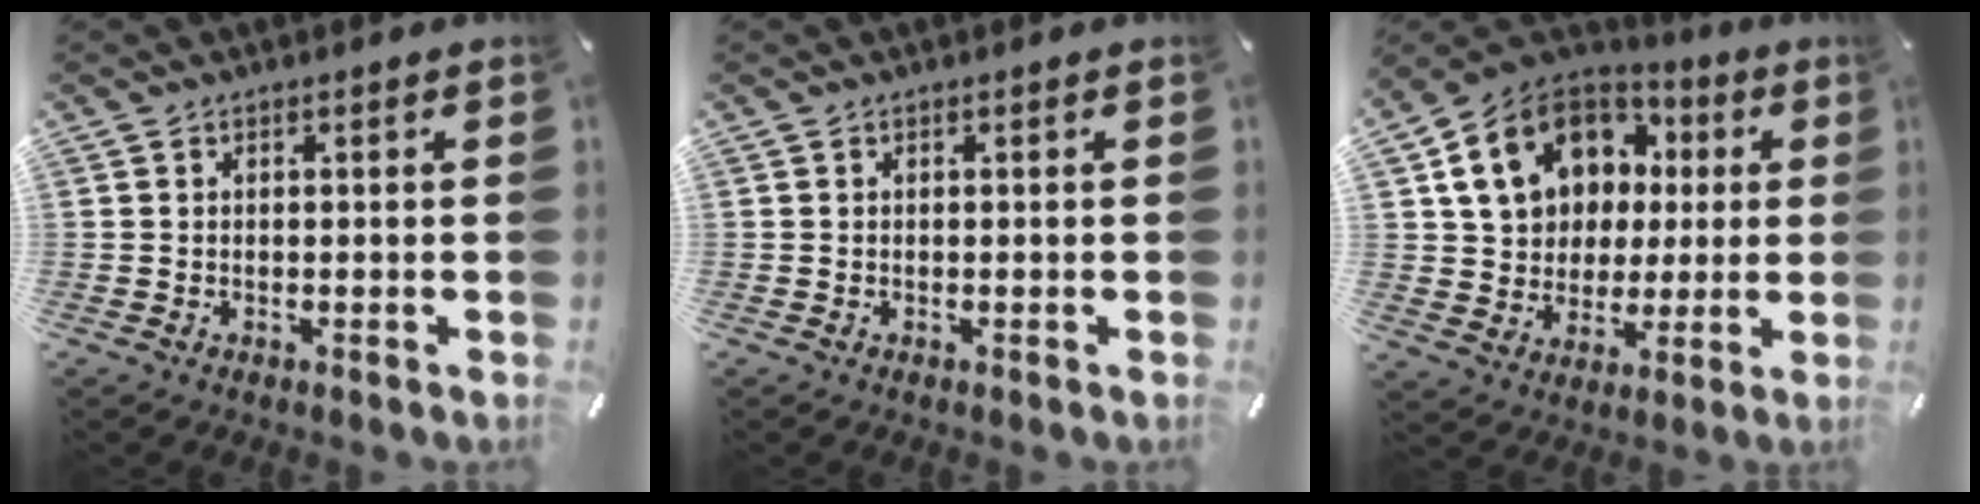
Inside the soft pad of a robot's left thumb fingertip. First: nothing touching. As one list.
[{"total": 0.0}, {"total": 16.3, "force": [5.6, 13.5, 7.2], "torque": [-0.144, -0.013, 0.112]}]